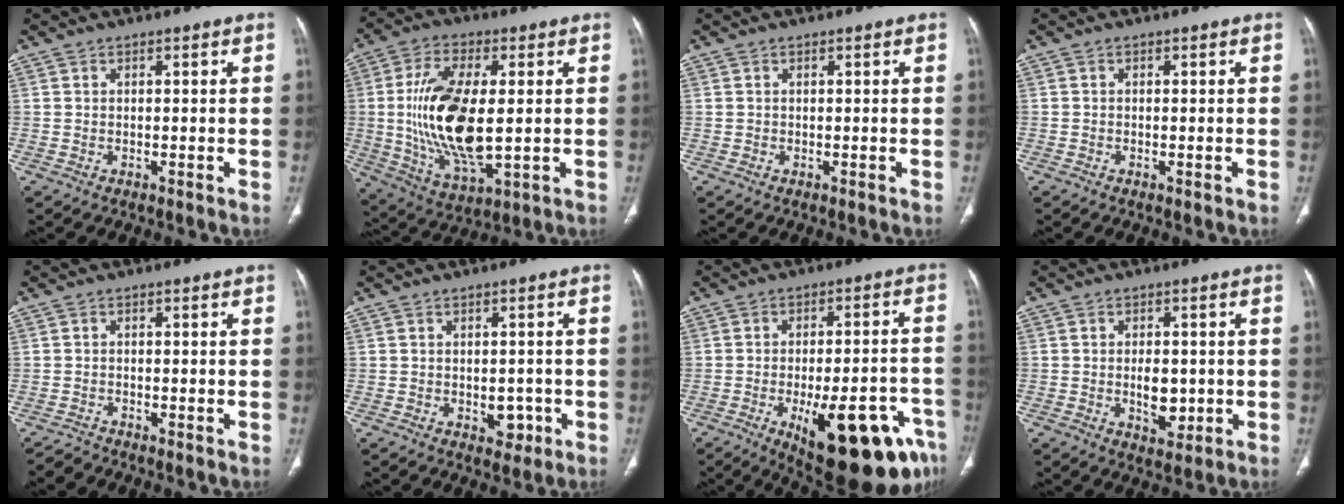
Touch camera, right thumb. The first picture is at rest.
{"total": 18.7, "force": [0.4, 8.4, 16.6], "torque": [-0.317, -0.014, 0.016]}
{"total": 0.0}
{"total": 0.5, "force": [-0.2, 0.2, 0.4], "torque": [-0.006, 0.000, -0.005]}
{"total": 1.4, "force": [-1.3, -0.1, -0.4], "torque": [0.006, -0.011, -0.032]}
{"total": 3.7, "force": [-1.1, 2.6, 2.4], "torque": [-0.008, 0.005, -0.010]}
{"total": 22.7, "force": [-10.9, 8.0, 18.3], "torque": [-0.177, 0.040, -0.138]}
{"total": 5.8, "force": [-0.7, 3.5, 4.5], "torque": [-0.052, -0.002, -0.004]}